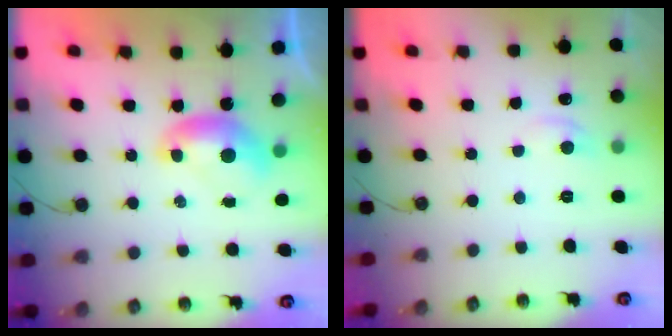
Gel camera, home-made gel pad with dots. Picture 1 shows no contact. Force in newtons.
{"total": 1.6, "press": 1.4, "slide": 0.7}